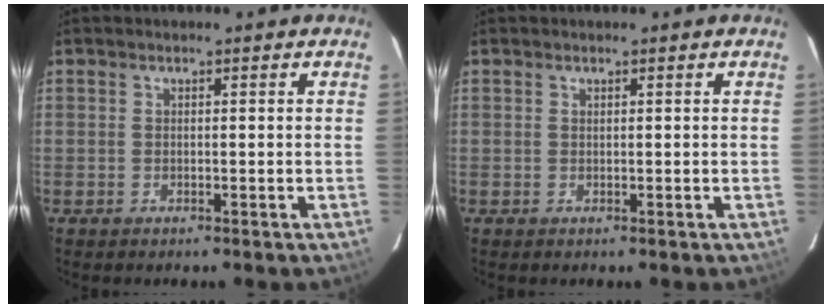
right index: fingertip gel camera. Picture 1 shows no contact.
{"total": 0.0}